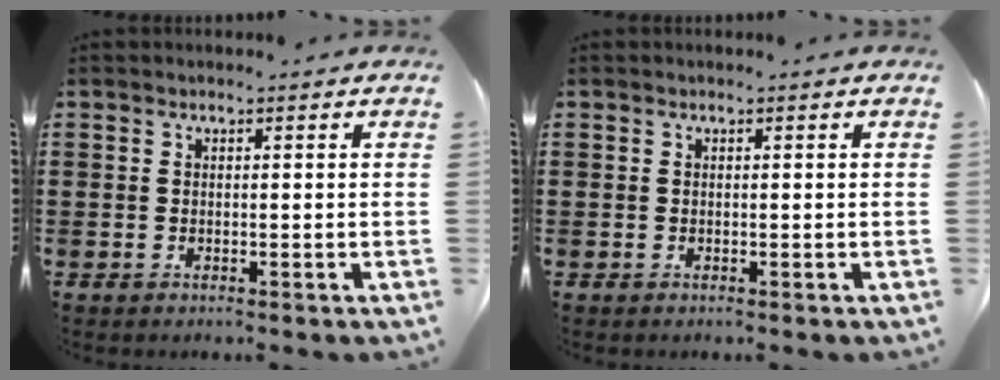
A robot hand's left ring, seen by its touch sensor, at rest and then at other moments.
{"total": 0.0}